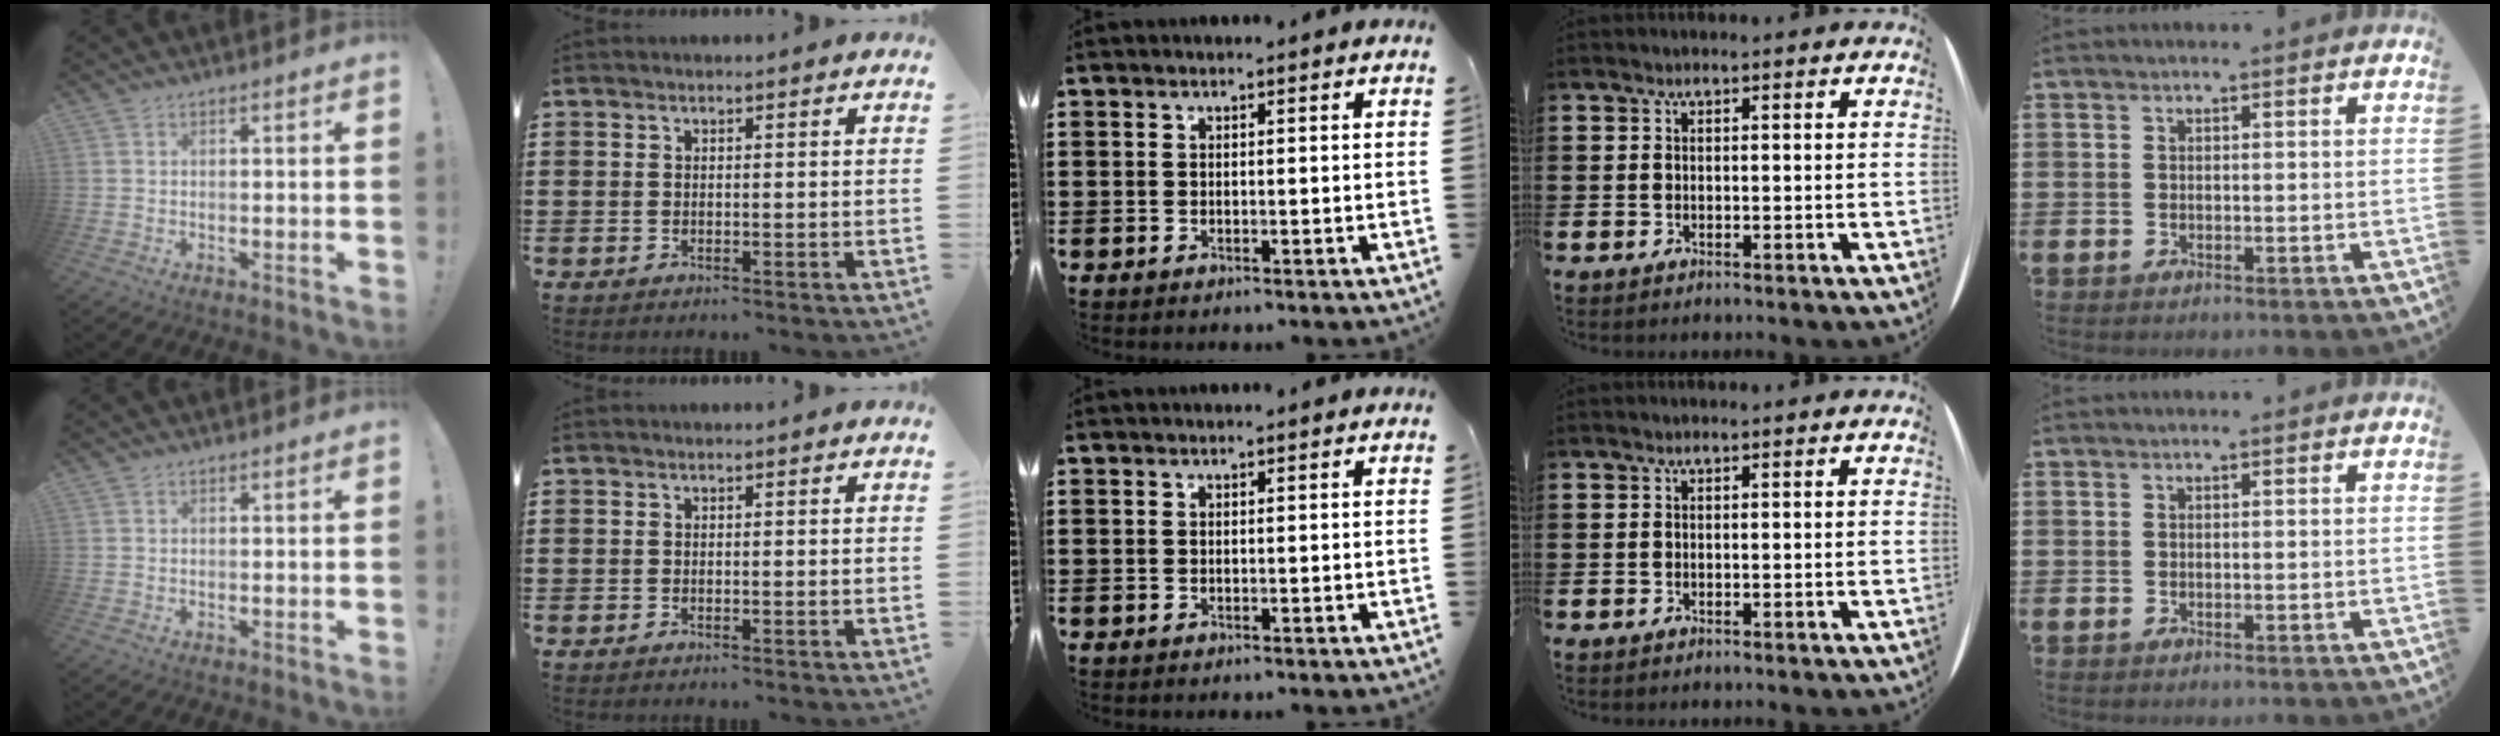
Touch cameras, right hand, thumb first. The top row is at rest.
{}